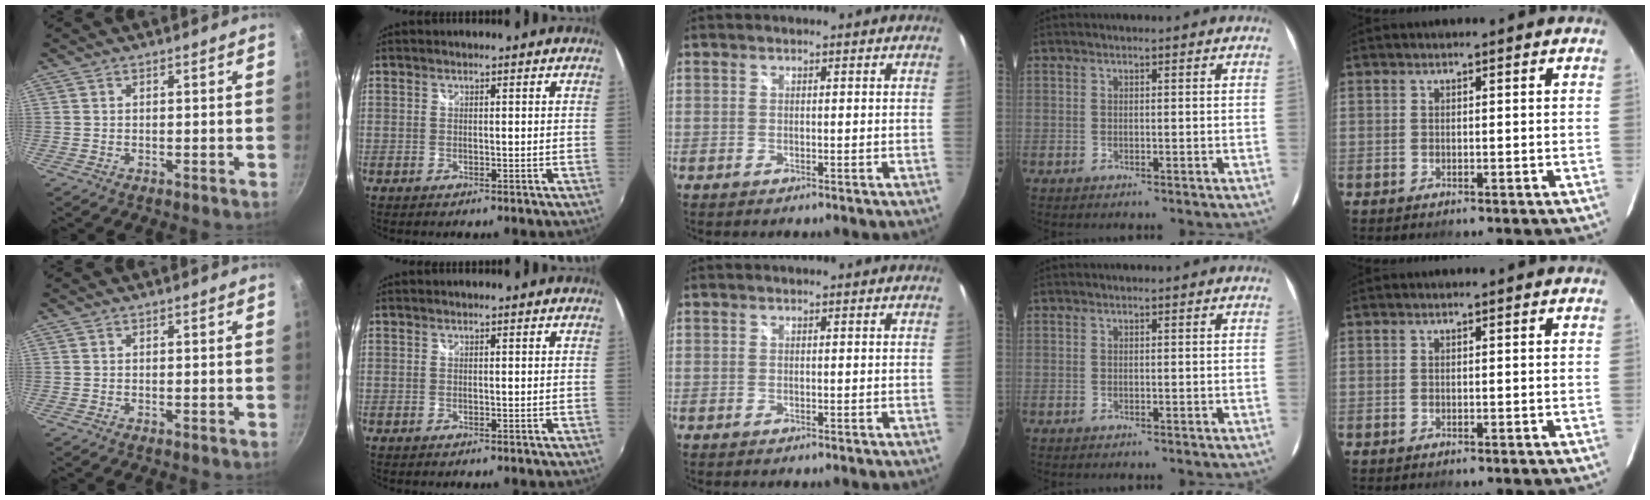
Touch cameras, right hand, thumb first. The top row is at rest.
{}